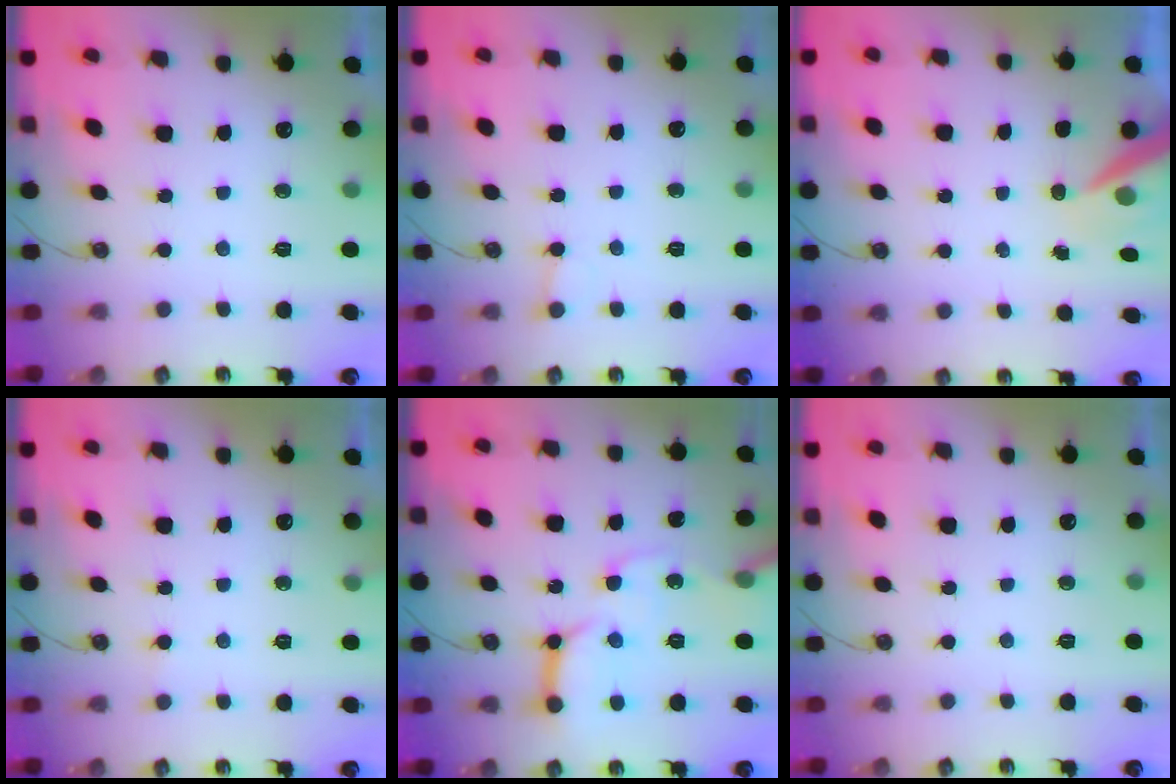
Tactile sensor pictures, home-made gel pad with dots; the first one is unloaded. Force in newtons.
{"total": 3.7, "press": 3.7, "slide": 0.3}
{"total": 8.0, "press": 8.0, "slide": 0.6}
{"total": 5.4, "press": 5.4, "slide": 0.4}
{"total": 16.7, "press": 16.5, "slide": 2.1}
{"total": 0.0}